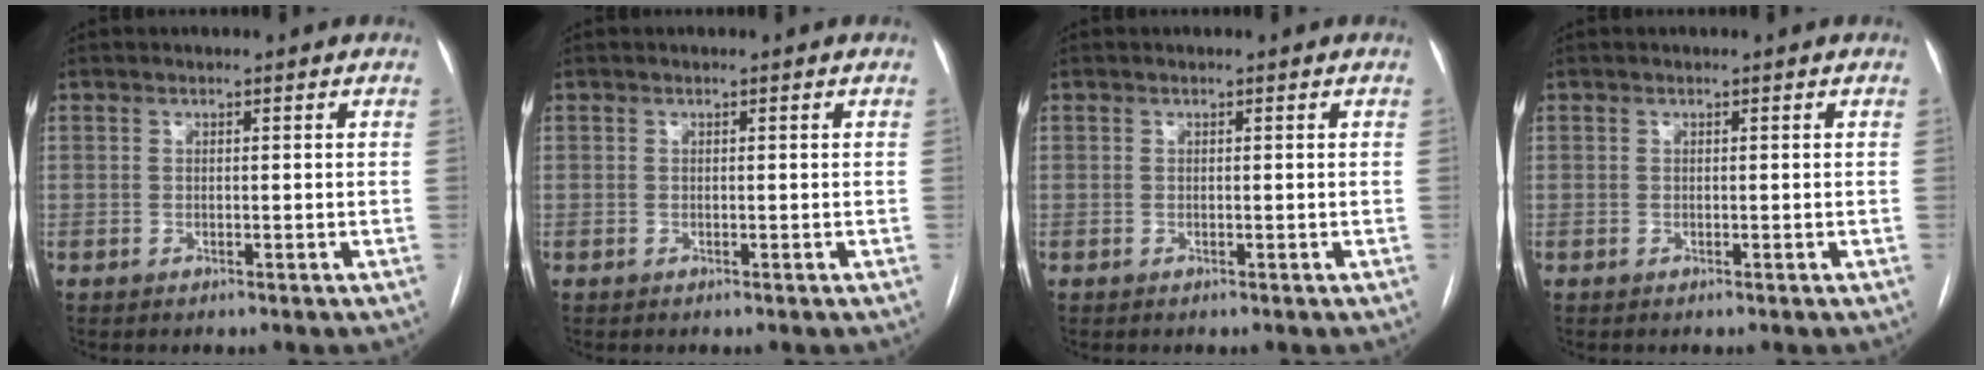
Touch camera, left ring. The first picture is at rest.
{"total": 0.0}
{"total": 0.0}
{"total": 0.0}